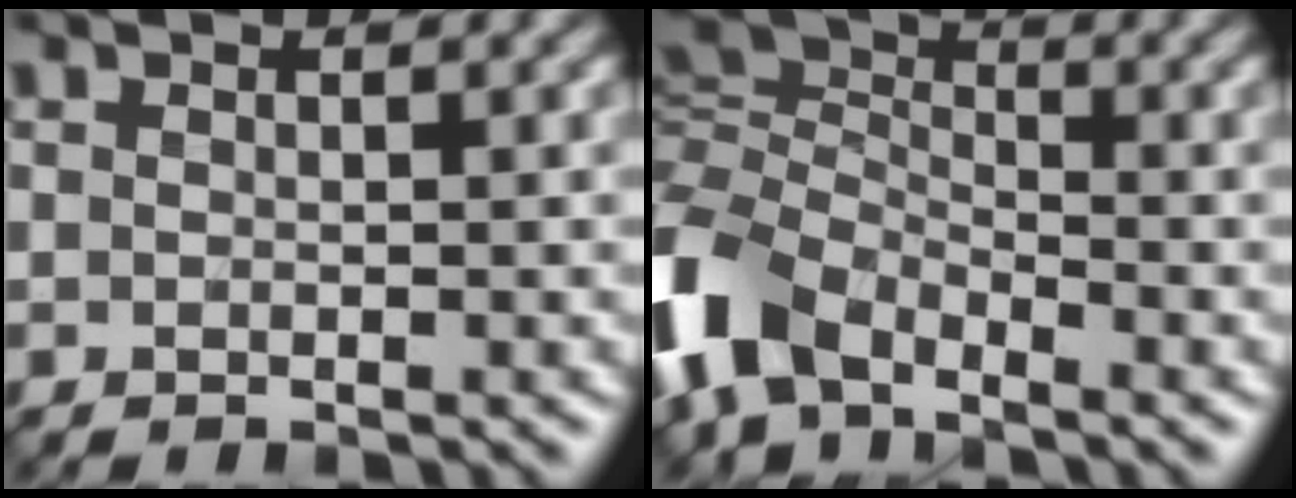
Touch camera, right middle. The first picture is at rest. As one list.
[{"total": 8.3, "force": [-4.0, 4.9, 5.5], "torque": [-0.119, 0.003, -0.100]}]